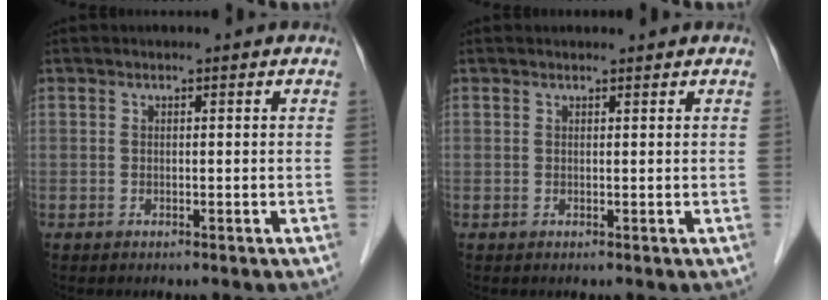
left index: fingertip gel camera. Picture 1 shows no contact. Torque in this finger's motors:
{"motor_torque": [0.33, -0.20, -0.03, -0.02]}